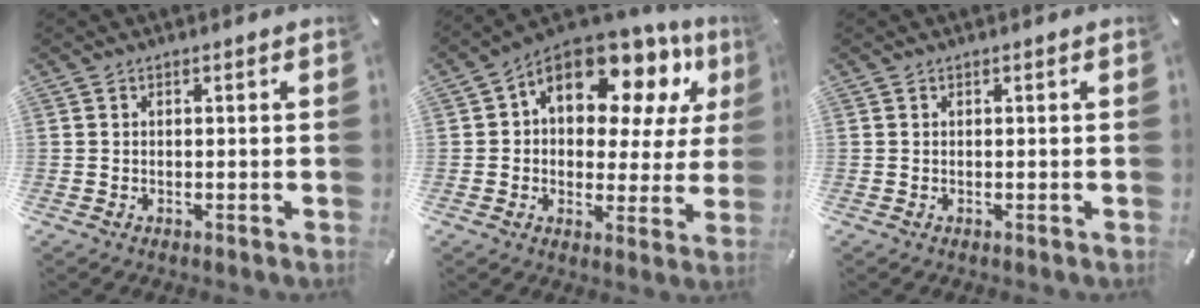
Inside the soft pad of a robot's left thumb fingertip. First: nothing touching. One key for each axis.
{"total": 14.8, "fx": 8.3, "fy": 8.4, "fz": 8.9, "tx": -0.141, "ty": -0.058, "tz": 0.144}
{"total": 0.0}